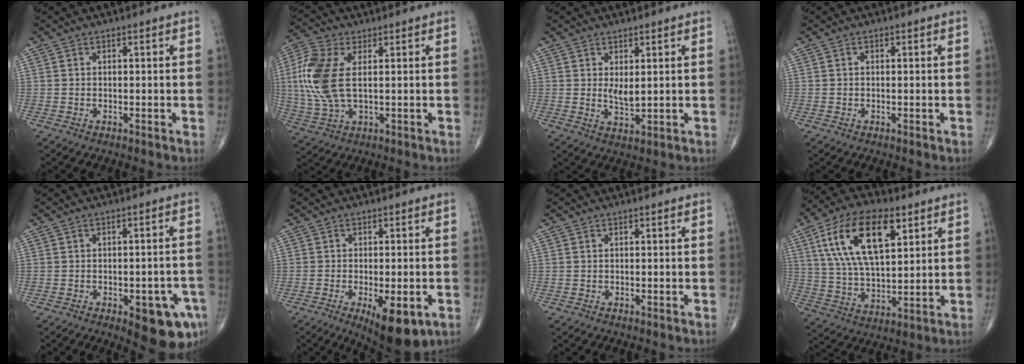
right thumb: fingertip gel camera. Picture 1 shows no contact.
{"total": 12.5, "force": [1.9, 6.4, 10.5], "torque": [-0.261, 0.005, 0.040]}
{"total": 3.1, "force": [0.8, 1.2, 2.8], "torque": [-0.048, -0.014, 0.019]}
{"total": 0.0}
{"total": 10.7, "force": [-4.6, 4.2, 8.7], "torque": [-0.079, 0.016, -0.048]}
{"total": 10.3, "force": [-4.0, 3.9, 8.7], "torque": [-0.114, -0.009, -0.049]}
{"total": 0.0}
{"total": 18.7, "force": [7.5, 8.7, 14.7], "torque": [-0.257, -0.012, 0.138]}